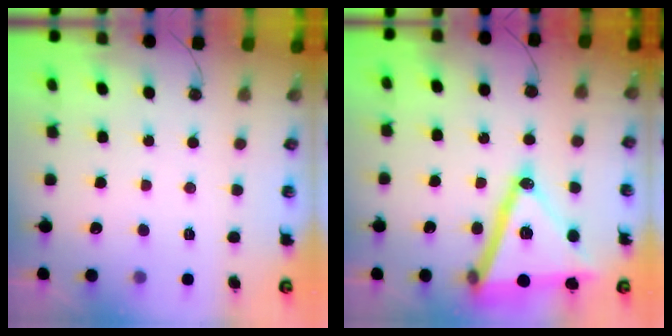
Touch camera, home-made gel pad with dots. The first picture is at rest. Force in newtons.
{"total": 23.6, "press": 23.3, "slide": 3.6}